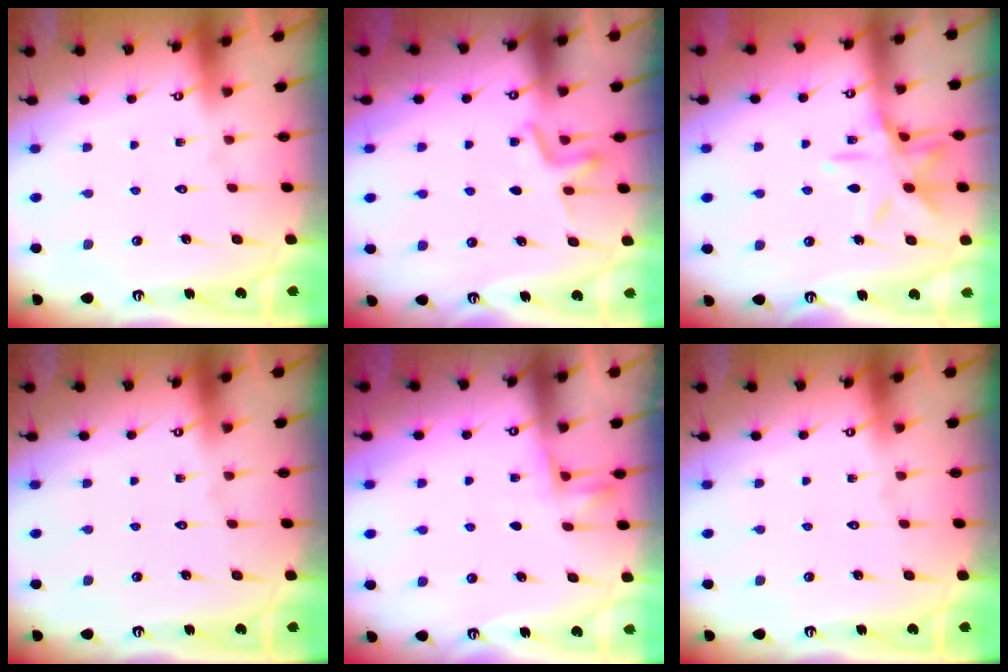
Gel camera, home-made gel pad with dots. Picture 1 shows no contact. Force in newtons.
{"total": 3.4, "press": 3.3, "slide": 0.5}
{"total": 11.8, "press": 11.7, "slide": 0.8}
{"total": 0.0}
{"total": 4.3, "press": 4.1, "slide": 1.3}
{"total": 0.0}